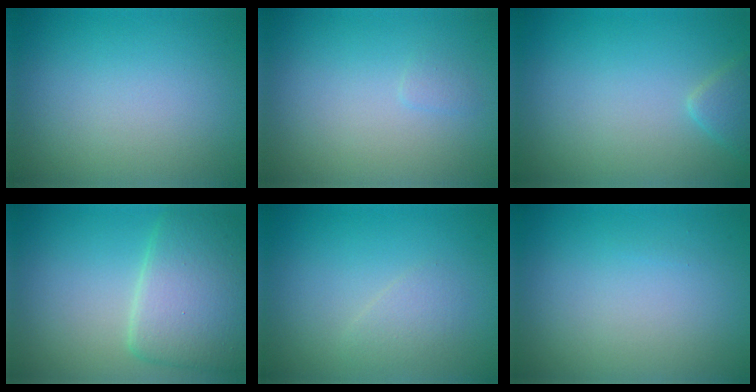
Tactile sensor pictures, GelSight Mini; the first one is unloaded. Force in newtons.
{"total": 0.6, "press": 0.6, "slide": 0.1}
{"total": 1.5, "press": 1.5, "slide": 0.2}
{"total": 6.2, "press": 6.2, "slide": 0.2}
{"total": 1.4, "press": 1.4, "slide": 0.0}
{"total": 0.0}